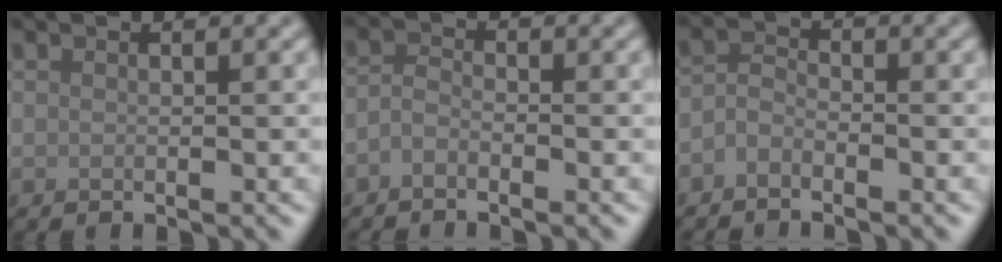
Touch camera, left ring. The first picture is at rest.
{"total": 1.5, "force": [-1.0, 0.8, 0.9], "torque": [-0.017, 0.002, -0.026]}
{"total": 1.8, "force": [-1.2, 1.0, 0.9], "torque": [-0.017, 0.004, -0.031]}